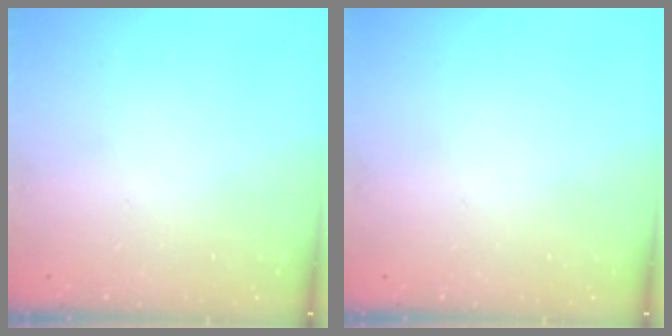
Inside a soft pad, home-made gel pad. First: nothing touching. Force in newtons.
{"total": 0.0}